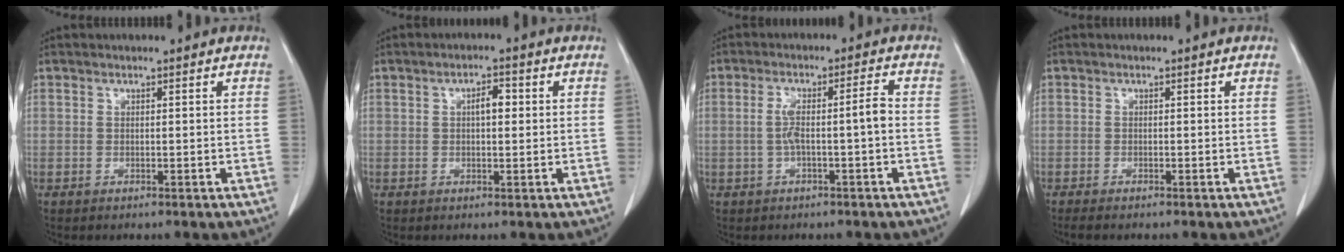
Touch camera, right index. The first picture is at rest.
{"total": 2.8, "force": [0.5, 1.1, 2.5], "torque": [-0.041, 0.006, 0.005]}
{"total": 5.1, "force": [-0.7, 0.2, 5.0], "torque": [-0.097, 0.021, -0.008]}
{"total": 1.7, "force": [-1.4, 0.1, 0.9], "torque": [-0.014, -0.005, -0.021]}